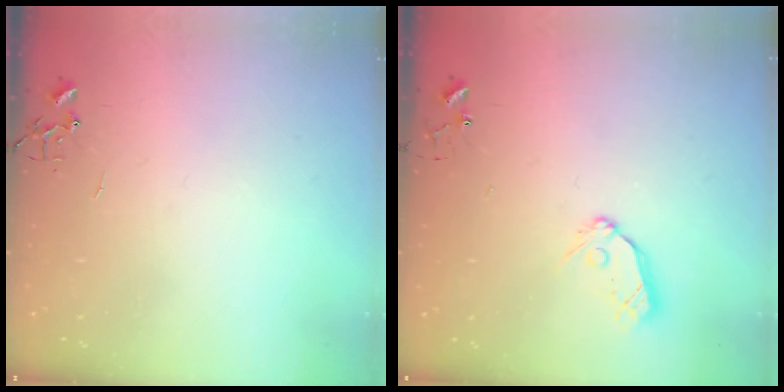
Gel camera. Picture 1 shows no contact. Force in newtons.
{"total": 8.4, "press": 8.4, "slide": 0.7}